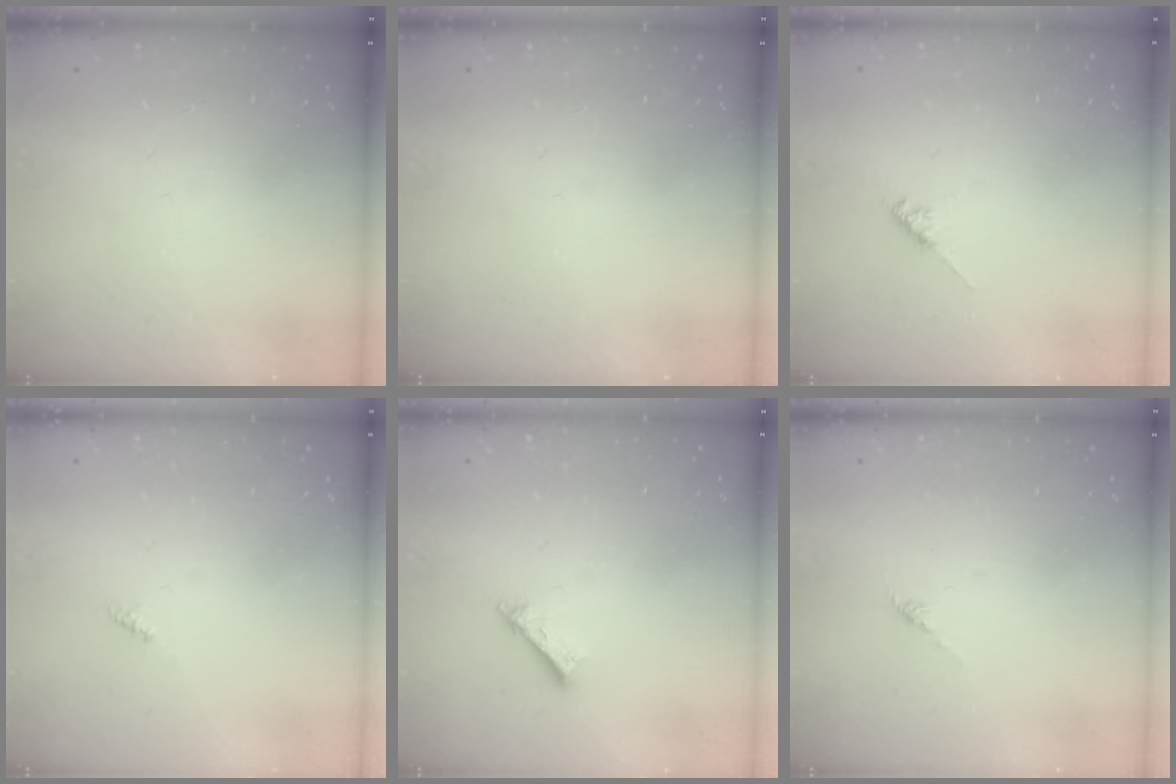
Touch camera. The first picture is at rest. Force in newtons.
{"total": 0.0}
{"total": 4.9, "press": 4.8, "slide": 0.8}
{"total": 0.0}
{"total": 2.6, "press": 2.6, "slide": 0.1}
{"total": 0.0}